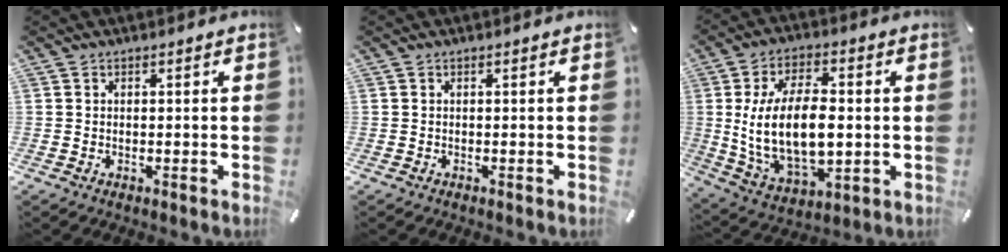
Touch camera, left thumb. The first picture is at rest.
{"total": 0.0}
{"total": 17.7, "force": [0.4, 10.3, 14.4], "torque": [-0.291, -0.004, 0.008]}